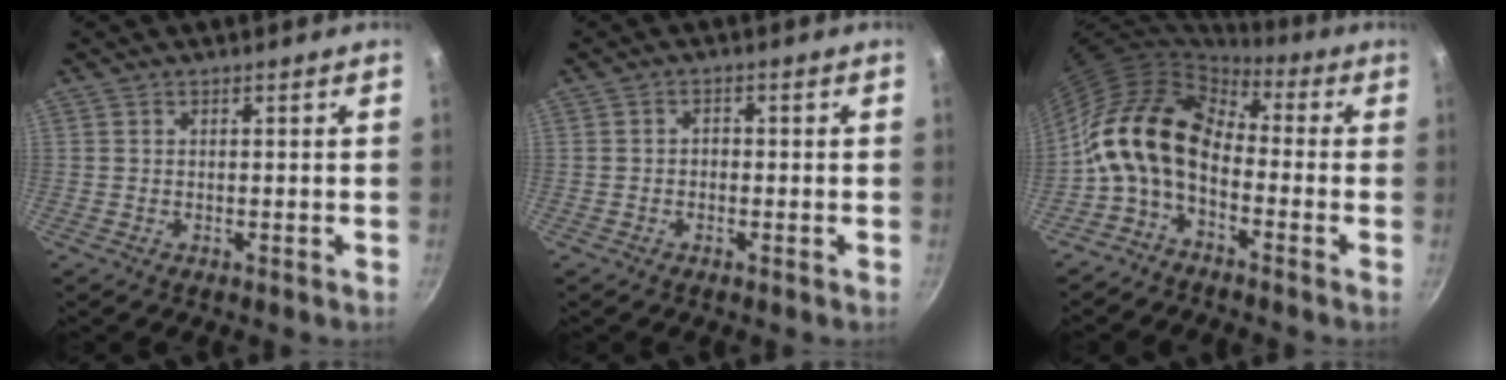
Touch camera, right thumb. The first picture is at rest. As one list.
[{"total": 1.4, "force": [-0.6, 1.1, 0.6], "torque": [-0.007, 0.008, -0.012]}, {"total": 13.4, "force": [-1.6, 8.8, 9.9], "torque": [-0.171, 0.036, -0.049]}]